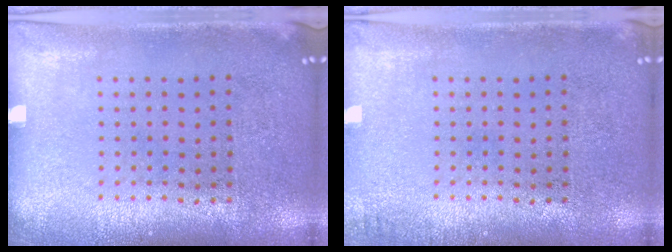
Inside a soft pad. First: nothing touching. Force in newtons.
{"total": 0.9, "press": 0.9, "slide": 0.2}